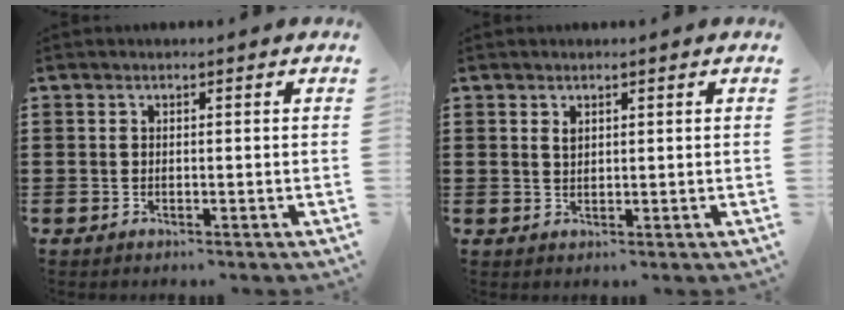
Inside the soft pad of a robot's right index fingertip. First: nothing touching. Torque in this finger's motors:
{"motor_torque": [0.00, 0.01, 0.00, 0.03]}